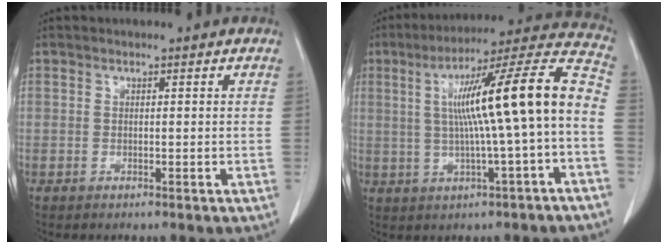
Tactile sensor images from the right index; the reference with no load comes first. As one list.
[{"total": 16.8, "force": [-0.2, 0.3, 16.8], "torque": [-0.253, 0.036, -0.004]}]